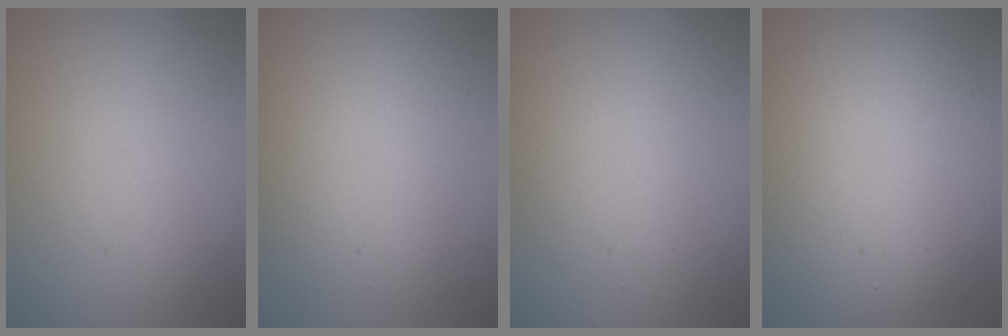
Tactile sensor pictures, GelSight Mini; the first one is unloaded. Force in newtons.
{"total": 3.2, "press": 3.2, "slide": 0.1}
{"total": 2.0, "press": 2.0, "slide": 0.1}
{"total": 9.9, "press": 9.8, "slide": 0.9}